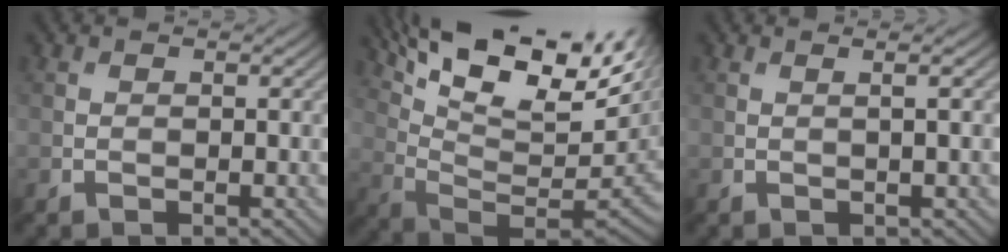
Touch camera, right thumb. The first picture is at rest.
{"total": 18.8, "force": [9.6, 6.8, 14.7], "torque": [-0.251, 0.024, 0.151]}
{"total": 2.1, "force": [0.3, 0.4, 2.1], "torque": [-0.028, 0.011, -0.003]}